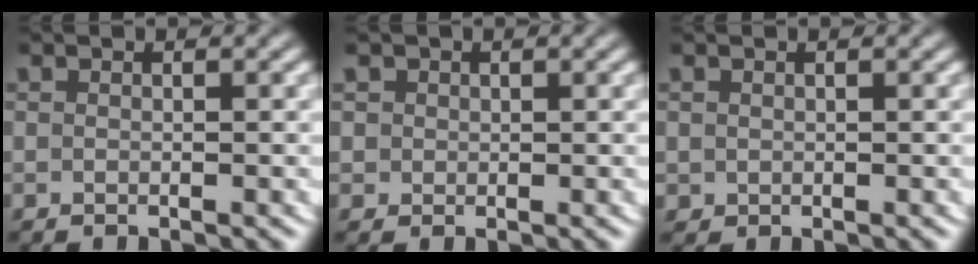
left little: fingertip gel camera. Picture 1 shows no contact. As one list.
[{"total": 3.5, "force": [0.7, 3.2, 1.0], "torque": [-0.038, -0.006, 0.012]}, {"total": 1.4, "force": [0.0, 1.4, 0.2], "torque": [-0.018, -0.017, 0.009]}]